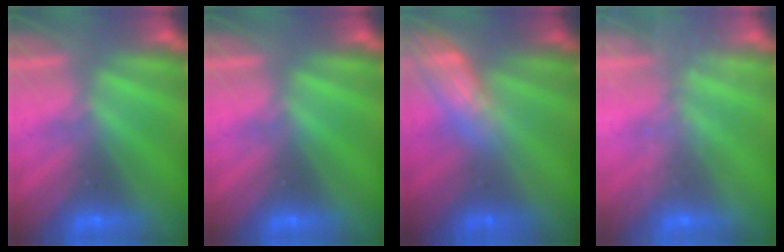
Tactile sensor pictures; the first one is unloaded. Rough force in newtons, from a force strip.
{"total": 0.0}
{"total": 2.5}
{"total": 1.8}